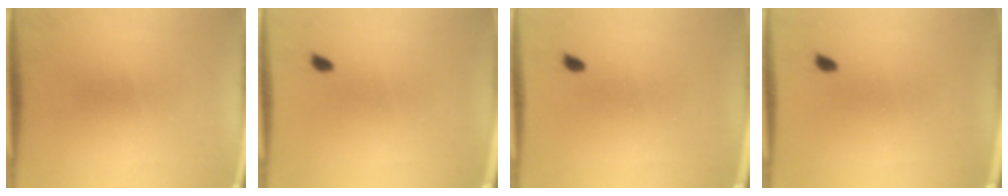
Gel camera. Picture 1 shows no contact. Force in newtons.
{"total": 0.9}
{"total": 0.9}
{"total": 0.9}